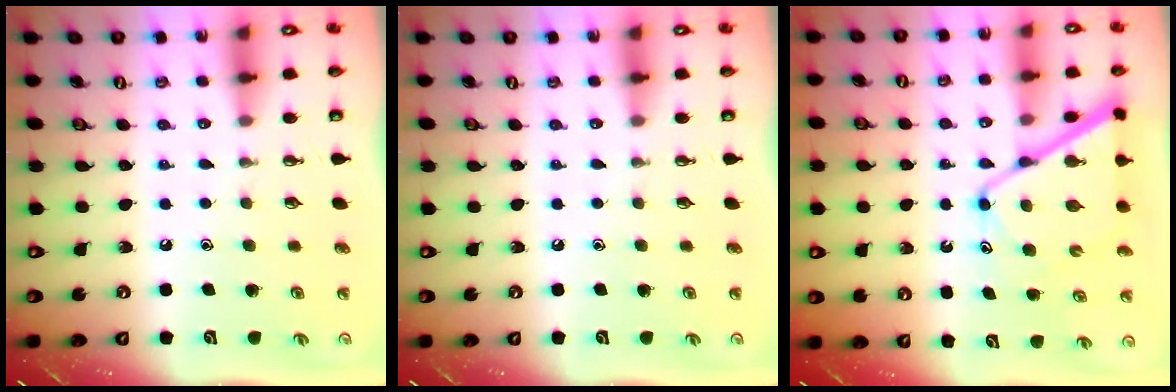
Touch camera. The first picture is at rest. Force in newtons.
{"total": 0.0}
{"total": 12.8, "press": 12.8, "slide": 1.0}